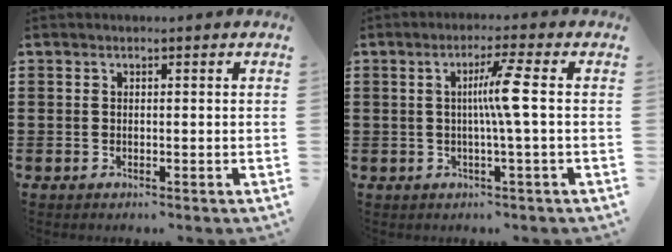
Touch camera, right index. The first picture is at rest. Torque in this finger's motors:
{"motor_torque": [1.16, -0.25, 0.16, 0.15]}